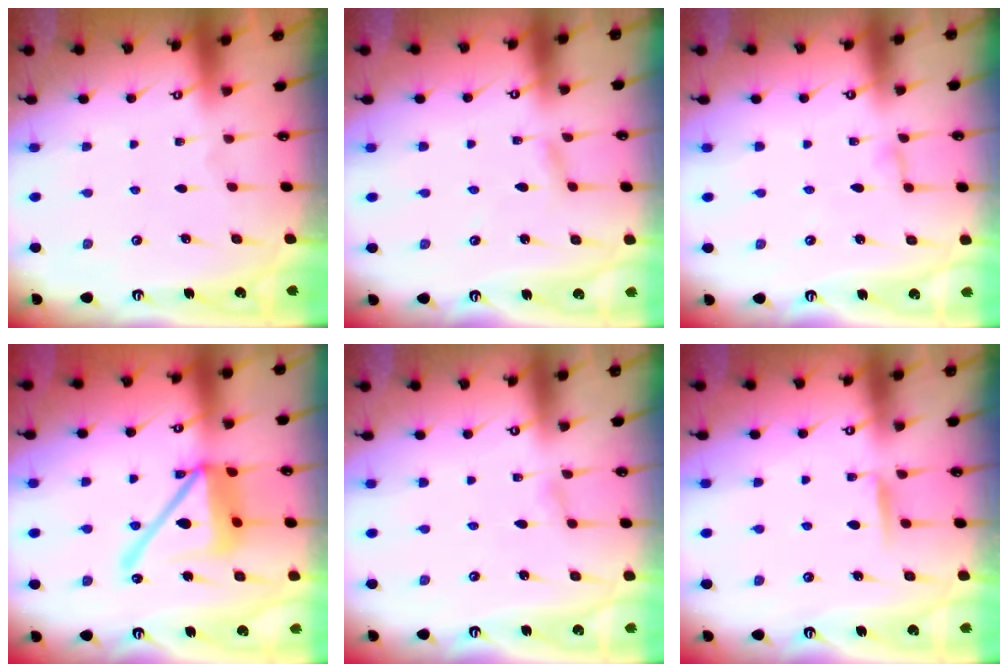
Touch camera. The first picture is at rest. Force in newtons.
{"total": 1.6, "press": 1.5, "slide": 0.1}
{"total": 2.5, "press": 2.5, "slide": 0.2}
{"total": 16.4, "press": 16.3, "slide": 1.9}
{"total": 1.9, "press": 1.8, "slide": 0.3}
{"total": 7.2, "press": 7.2, "slide": 0.9}